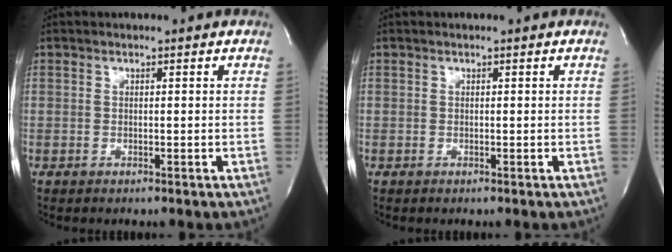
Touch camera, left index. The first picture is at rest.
{"total": 0.0}